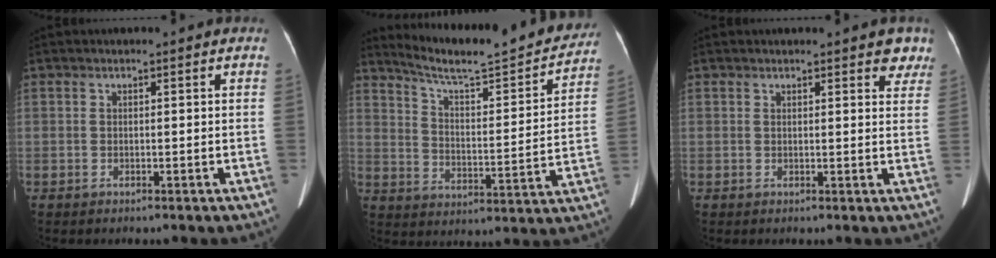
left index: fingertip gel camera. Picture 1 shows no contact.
{"total": 20.3, "force": [18.7, 1.9, 7.7], "torque": [-0.118, -0.030, 0.258]}
{"total": 4.1, "force": [3.4, 1.5, 1.7], "torque": [0.004, -0.006, 0.026]}